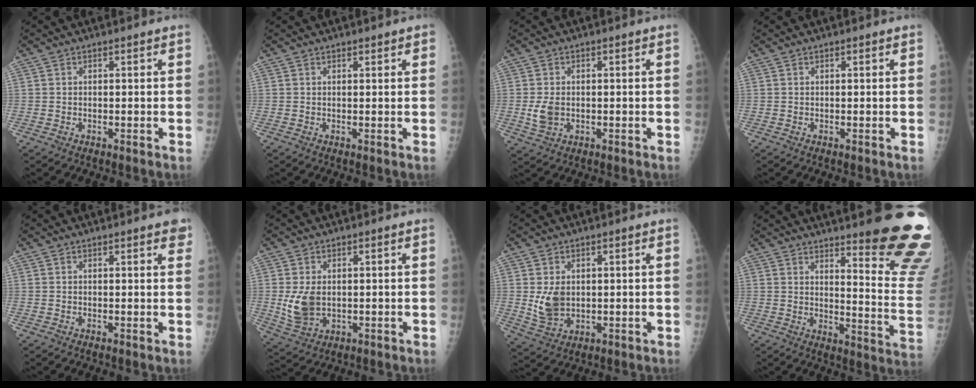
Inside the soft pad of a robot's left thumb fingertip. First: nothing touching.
{"total": 1.1, "force": [0.8, 0.5, 0.6], "torque": [-0.002, -0.002, 0.008]}
{"total": 4.1, "force": [-0.4, 2.9, 2.8], "torque": [-0.056, -0.003, -0.003]}
{"total": 0.0}
{"total": 2.8, "force": [1.7, 0.8, 2.1], "torque": [-0.015, -0.001, 0.017]}
{"total": 6.9, "force": [0.1, 4.7, 5.1], "torque": [-0.094, -0.008, 0.013]}
{"total": 6.3, "force": [0.6, 4.6, 4.3], "torque": [-0.067, -0.010, 0.026]}
{"total": 18.9, "force": [14.1, 2.2, 12.4], "torque": [-0.128, -0.130, 0.179]}